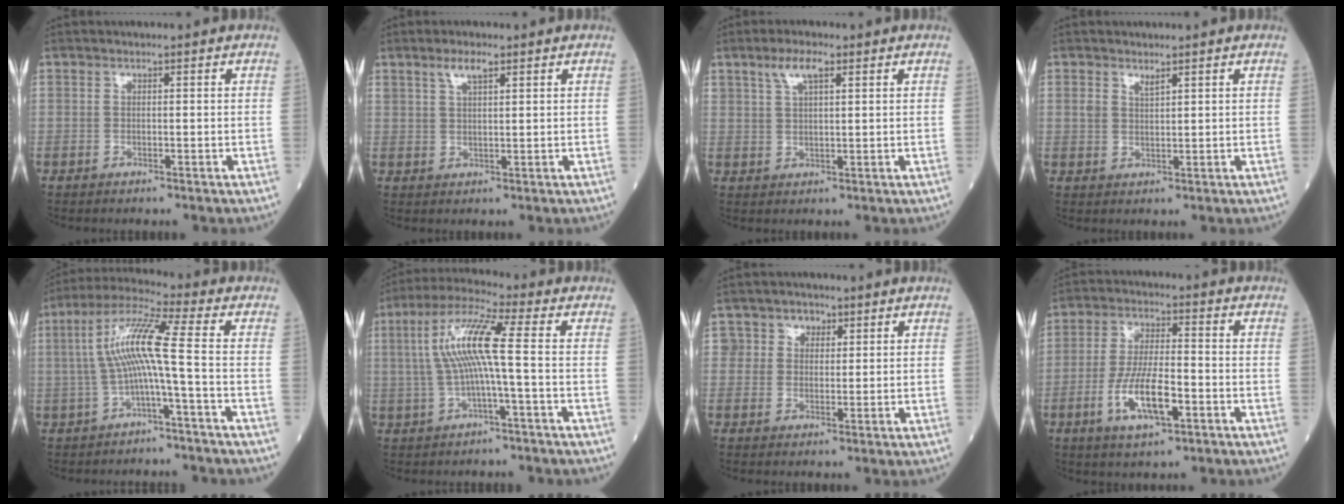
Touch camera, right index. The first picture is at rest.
{"total": 3.2, "force": [2.1, 0.8, 2.3], "torque": [-0.047, 0.006, 0.041]}
{"total": 4.3, "force": [2.5, 1.2, 3.3], "torque": [-0.070, 0.009, 0.051]}
{"total": 1.9, "force": [1.3, 0.8, 1.1], "torque": [-0.024, 0.001, 0.029]}
{"total": 9.1, "force": [-0.8, -0.7, 9.1], "torque": [-0.181, 0.029, -0.016]}
{"total": 9.5, "force": [0.3, 0.3, 9.5], "torque": [-0.193, 0.025, 0.003]}
{"total": 3.9, "force": [1.7, 3.5, 0.5], "torque": [0.005, 0.004, 0.025]}
{"total": 9.5, "force": [-3.4, 2.5, 8.5], "torque": [-0.173, -0.004, -0.060]}